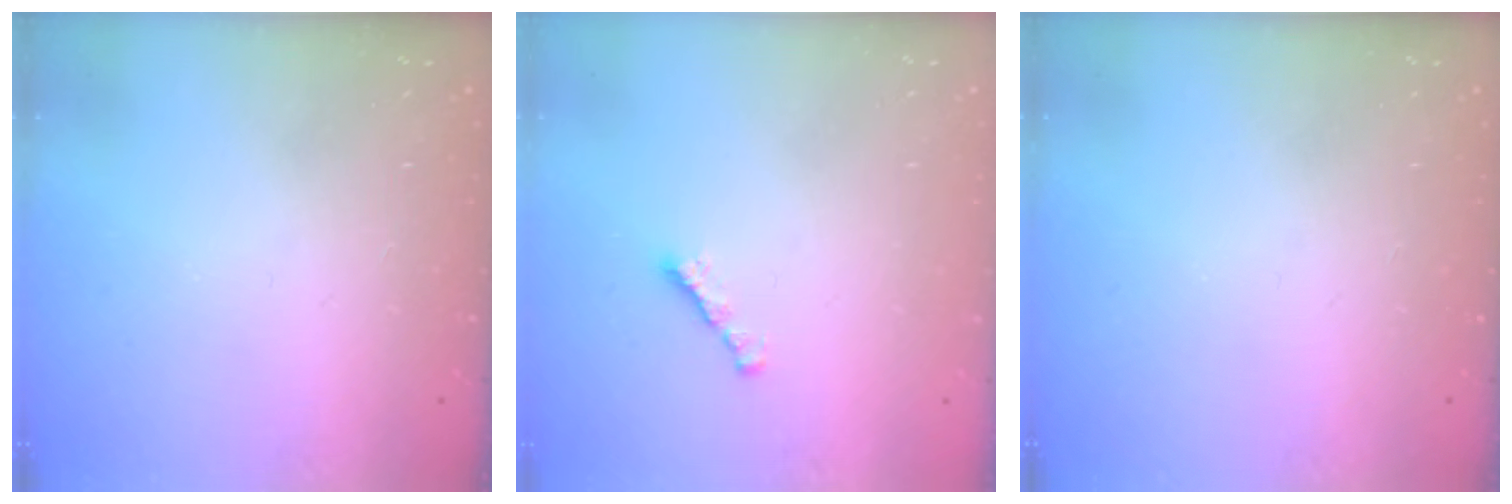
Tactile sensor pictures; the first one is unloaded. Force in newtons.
{"total": 1.6, "press": 1.5, "slide": 0.5}
{"total": 0.0}